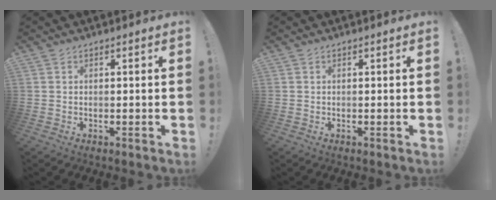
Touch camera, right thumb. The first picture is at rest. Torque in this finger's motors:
{"motor_torque": [0.00, 0.00, 0.00, 0.00, 0.00]}